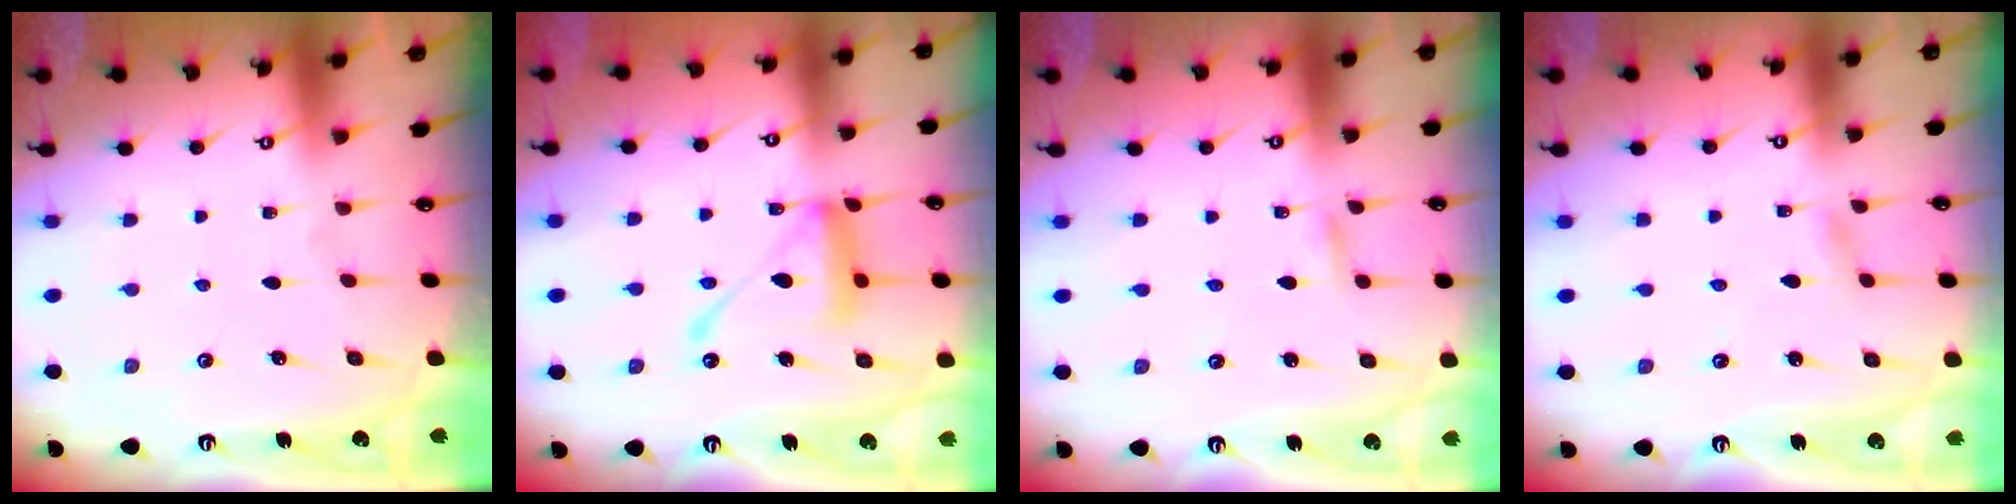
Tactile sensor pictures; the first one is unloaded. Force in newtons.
{"total": 14.9, "press": 14.8, "slide": 1.3}
{"total": 1.4, "press": 1.4, "slide": 0.0}
{"total": 1.5, "press": 1.5, "slide": 0.1}